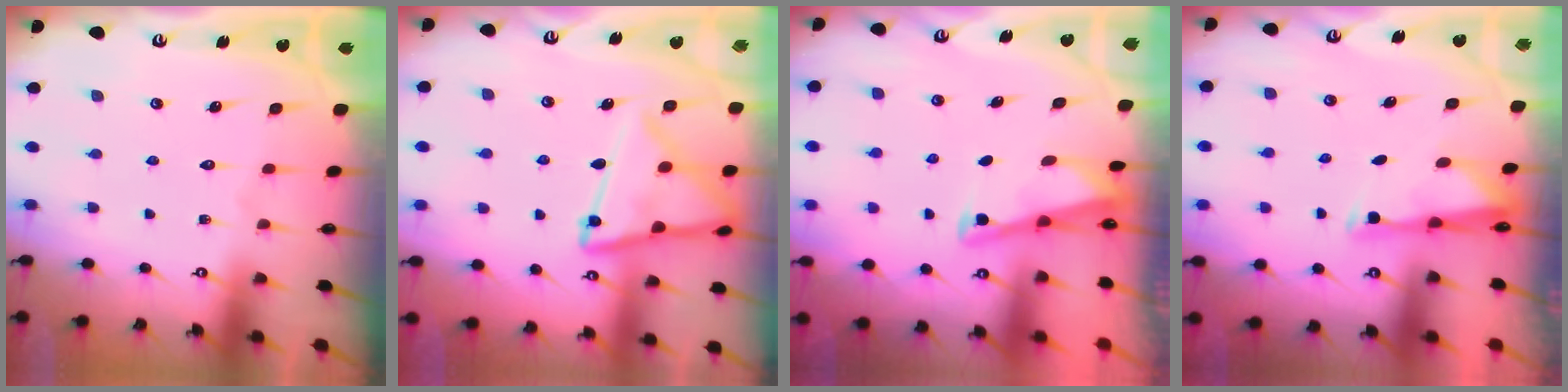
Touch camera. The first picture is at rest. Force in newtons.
{"total": 13.9, "press": 13.8, "slide": 1.5}
{"total": 3.0, "press": 3.0, "slide": 0.3}
{"total": 2.9, "press": 2.9, "slide": 0.6}